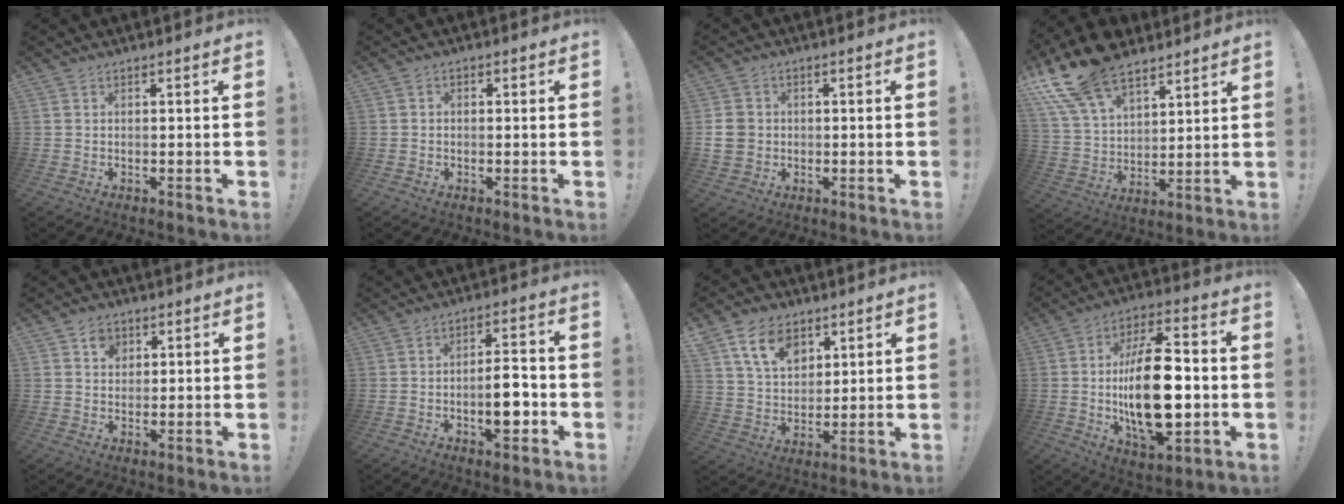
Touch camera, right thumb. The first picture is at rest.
{"total": 1.4, "force": [-0.8, 1.0, 0.6], "torque": [-0.011, 0.007, -0.015]}
{"total": 7.0, "force": [0.2, 6.2, 3.3], "torque": [-0.061, 0.005, 0.004]}
{"total": 19.0, "force": [13.4, 10.0, 9.1], "torque": [-0.171, -0.073, 0.253]}
{"total": 4.8, "force": [2.2, 4.0, 1.6], "torque": [-0.012, -0.009, 0.036]}
{"total": 8.6, "force": [-2.7, 3.5, 7.4], "torque": [-0.110, 0.009, -0.049]}
{"total": 12.9, "force": [7.2, 8.5, 6.6], "torque": [-0.107, -0.026, 0.137]}
{"total": 23.5, "force": [-1.3, 11.4, 20.5], "torque": [-0.359, -0.006, -0.021]}